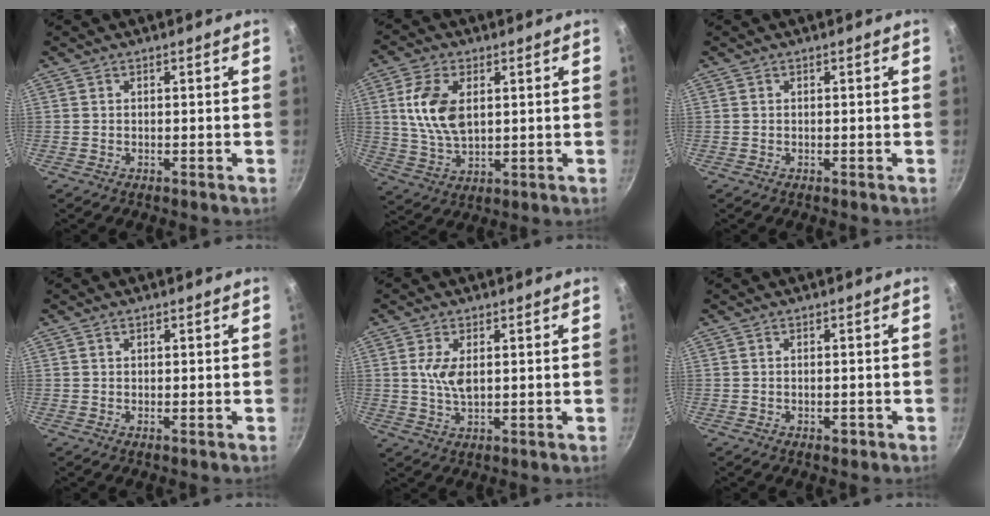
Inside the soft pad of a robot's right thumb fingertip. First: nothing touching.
{"total": 10.9, "force": [2.4, 6.3, 8.5], "torque": [-0.158, -0.010, 0.048]}
{"total": 0.0}
{"total": 1.0, "force": [0.5, 0.6, 0.7], "torque": [-0.007, 0.000, 0.006]}
{"total": 5.4, "force": [1.0, 2.6, 4.6], "torque": [-0.087, -0.005, 0.023]}
{"total": 1.6, "force": [-0.6, 0.9, 1.2], "torque": [-0.018, 0.001, -0.010]}